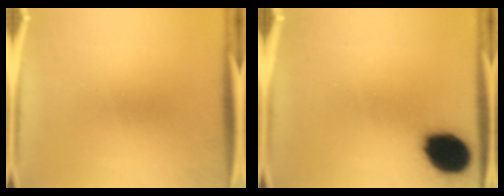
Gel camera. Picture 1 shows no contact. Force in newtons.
{"total": 14.1}